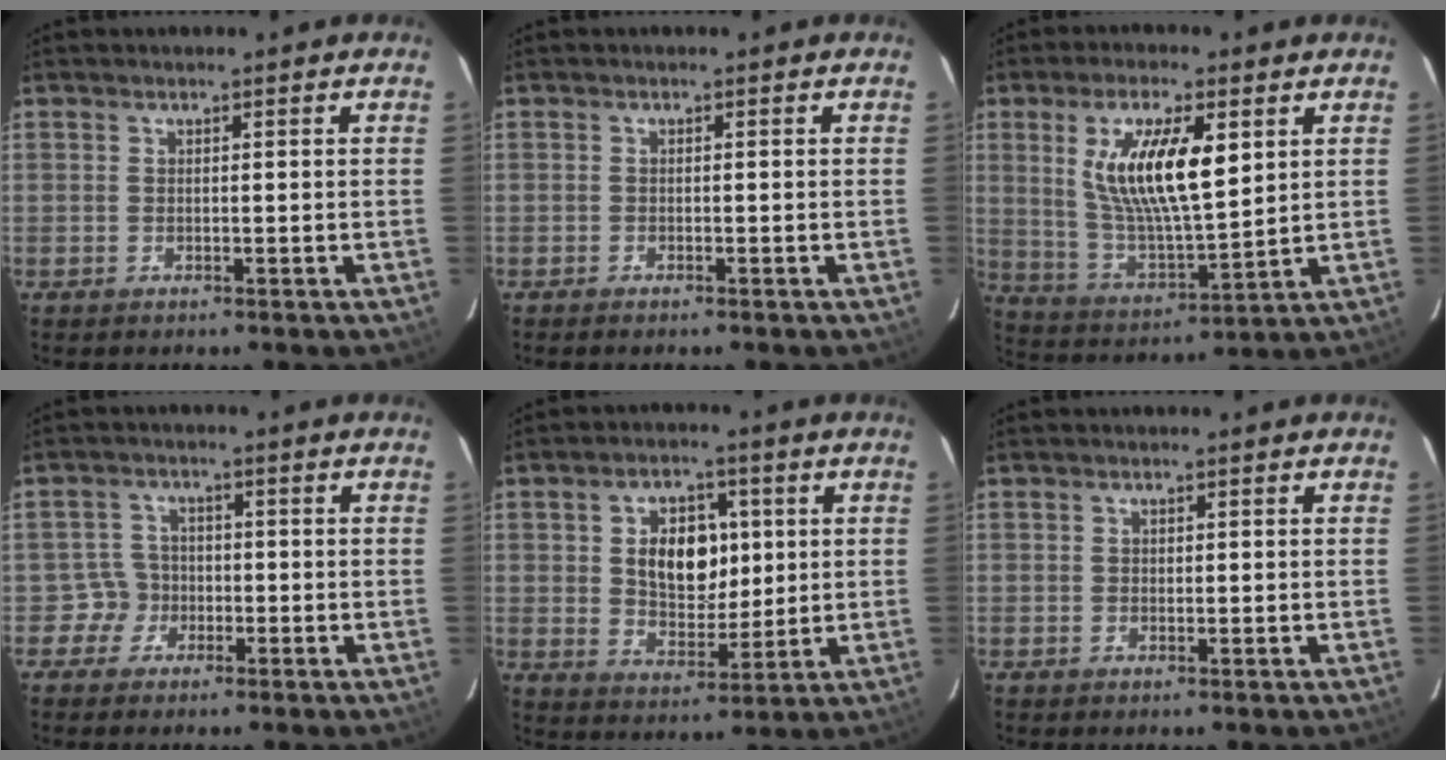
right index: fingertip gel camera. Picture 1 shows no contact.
{"total": 0.7, "force": [-0.6, 0.1, 0.3], "torque": [-0.007, -0.002, -0.013]}
{"total": 15.3, "force": [4.8, 4.8, 13.7], "torque": [-0.256, -0.001, 0.097]}
{"total": 3.6, "force": [-1.5, 3.3, -0.6], "torque": [0.015, 0.016, -0.028]}
{"total": 10.5, "force": [2.0, 7.0, 7.5], "torque": [-0.132, 0.011, 0.041]}
{"total": 0.6, "force": [0.0, 0.6, 0.1], "torque": [-0.001, 0.001, 0.000]}